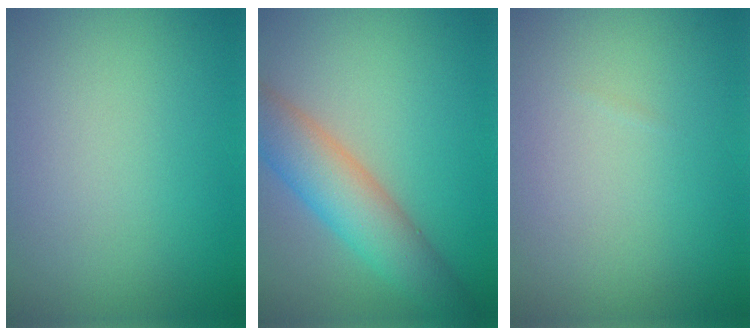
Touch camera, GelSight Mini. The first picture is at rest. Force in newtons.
{"total": 6.3, "press": 6.3, "slide": 0.2}
{"total": 0.0}